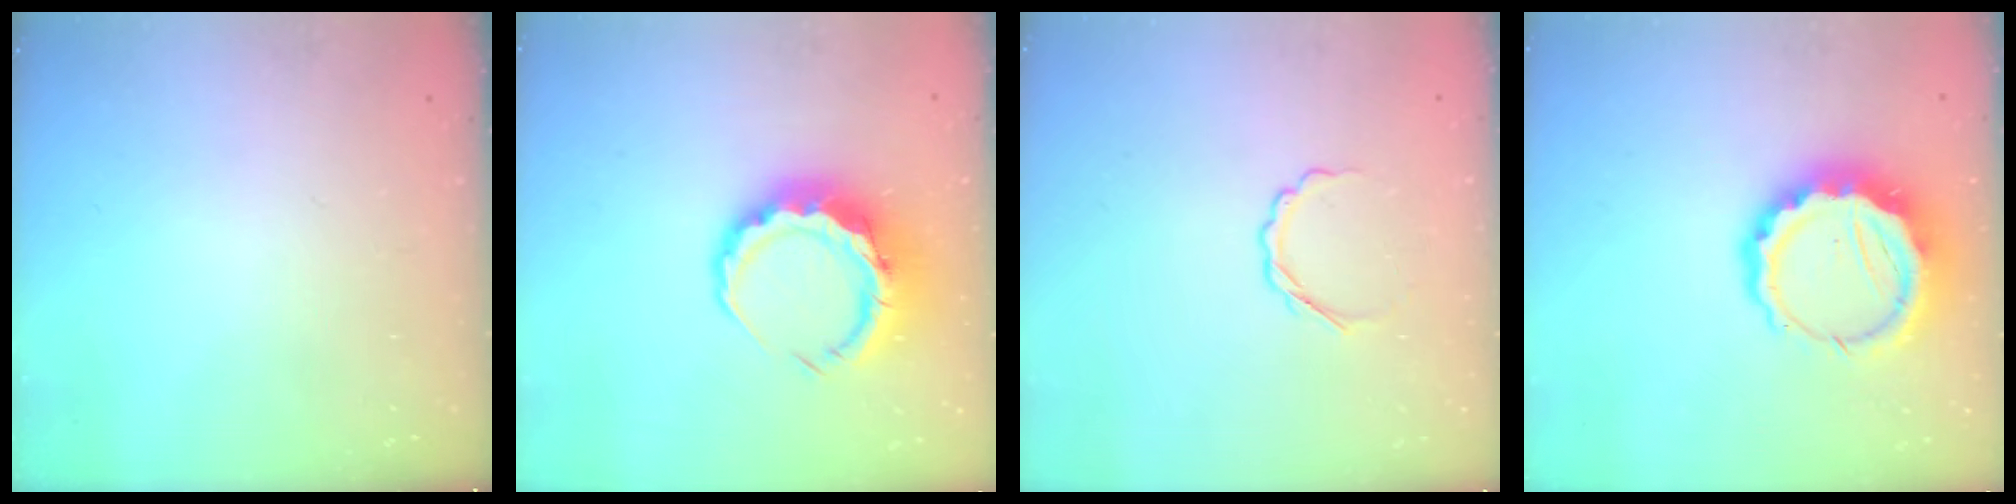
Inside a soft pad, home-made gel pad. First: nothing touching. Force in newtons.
{"total": 8.8, "press": 8.6, "slide": 1.8}
{"total": 4.2, "press": 4.0, "slide": 1.0}
{"total": 12.0, "press": 11.7, "slide": 2.7}